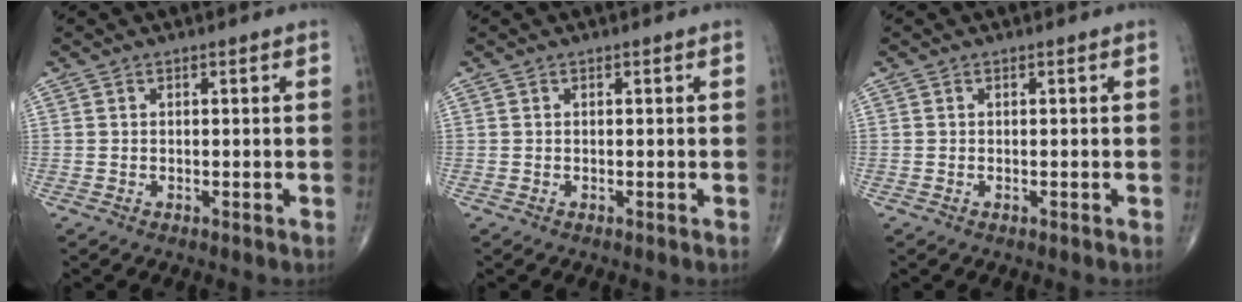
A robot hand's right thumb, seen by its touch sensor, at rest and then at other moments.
{"total": 0.0}
{"total": 0.0}